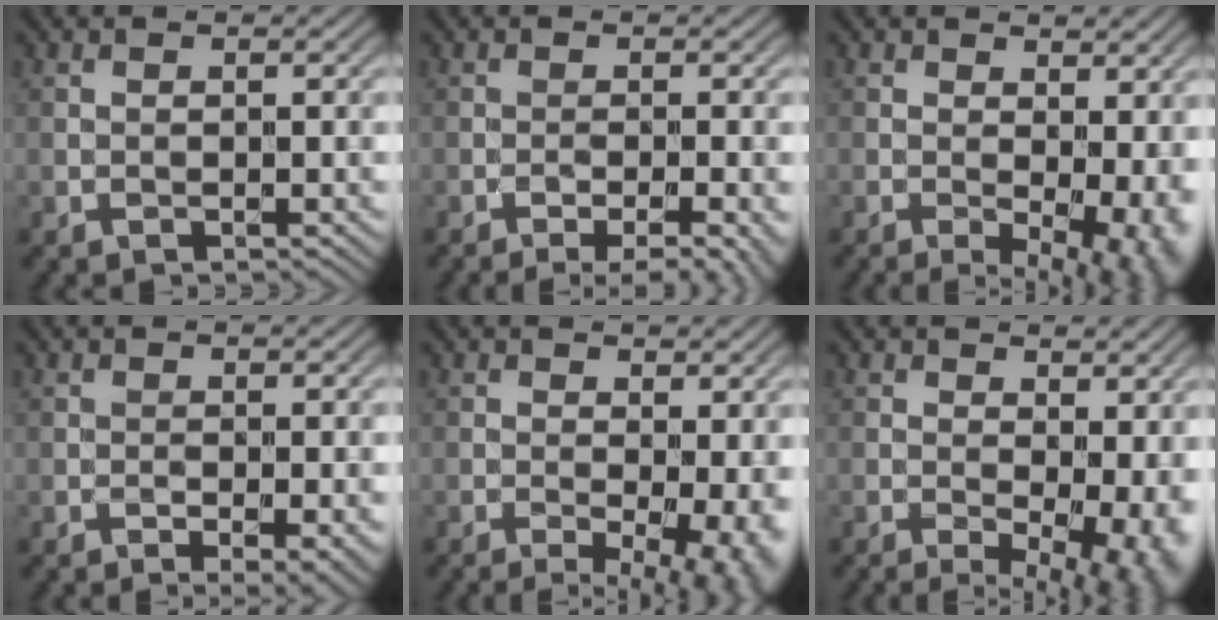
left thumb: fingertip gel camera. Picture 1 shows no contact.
{"total": 5.6, "force": [-2.9, 1.2, 4.6], "torque": [-0.062, -0.002, -0.035]}
{"total": 9.4, "force": [-0.8, 4.4, 8.3], "torque": [-0.100, -0.008, 0.010]}
{"total": 3.0, "force": [-1.1, 0.7, 2.7], "torque": [-0.046, -0.006, -0.015]}
{"total": 8.3, "force": [-1.7, 2.8, 7.6], "torque": [-0.099, -0.001, -0.015]}
{"total": 10.1, "force": [-1.0, 4.7, 8.9], "torque": [-0.109, -0.009, 0.007]}